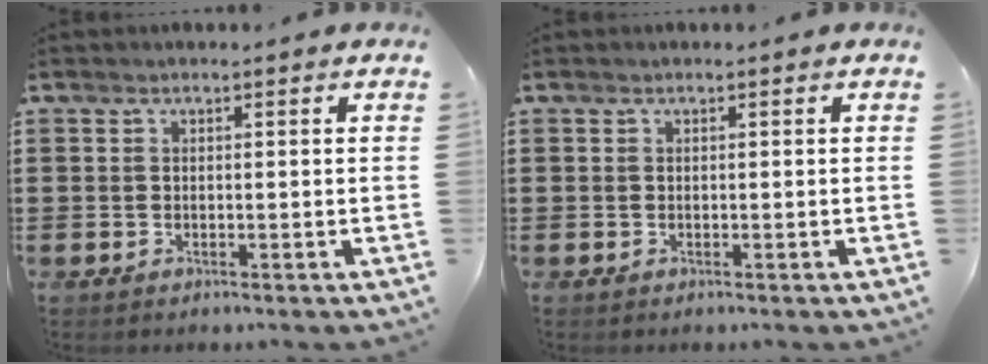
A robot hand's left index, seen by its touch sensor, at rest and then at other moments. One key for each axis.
{"total": 0.0}